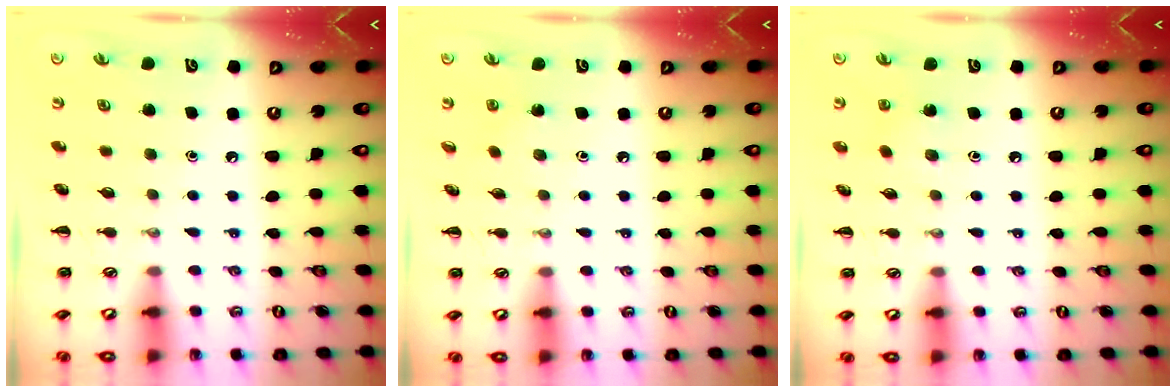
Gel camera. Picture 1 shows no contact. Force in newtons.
{"total": 3.9, "press": 3.7, "slide": 1.0}
{"total": 4.3, "press": 4.1, "slide": 1.3}